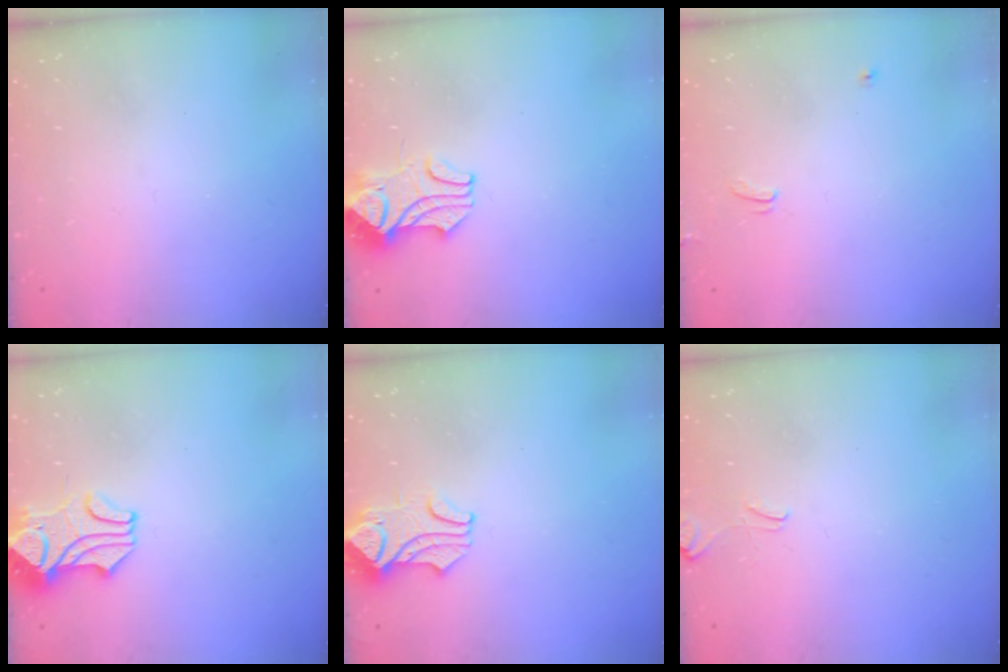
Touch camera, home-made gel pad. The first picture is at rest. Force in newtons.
{"total": 2.4, "press": 2.2, "slide": 1.0}
{"total": 0.0}
{"total": 2.3, "press": 2.0, "slide": 1.1}
{"total": 1.6, "press": 1.5, "slide": 0.5}
{"total": 1.7, "press": 1.6, "slide": 0.5}